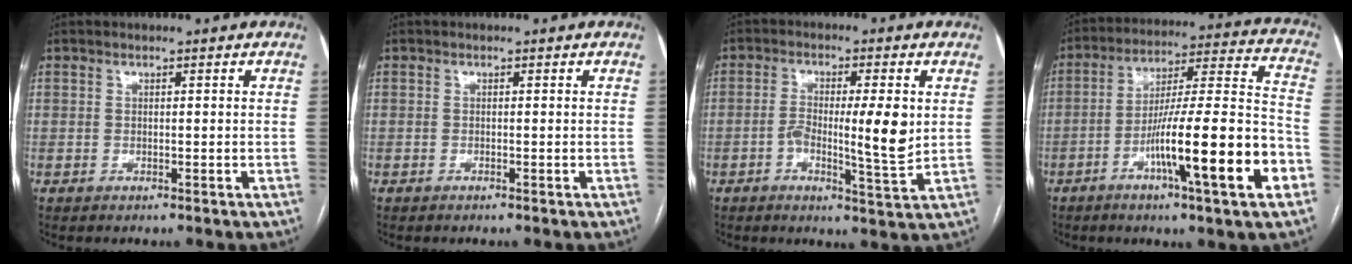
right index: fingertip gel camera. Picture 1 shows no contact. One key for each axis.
{"total": 0.0}
{"total": 6.7, "fx": 0.2, "fy": 1.3, "fz": 6.5, "tx": -0.108, "ty": 0.001, "tz": 0.006}
{"total": 19.5, "fx": -7.5, "fy": 0.6, "fz": 18.0, "tx": -0.266, "ty": 0.001, "tz": -0.117}